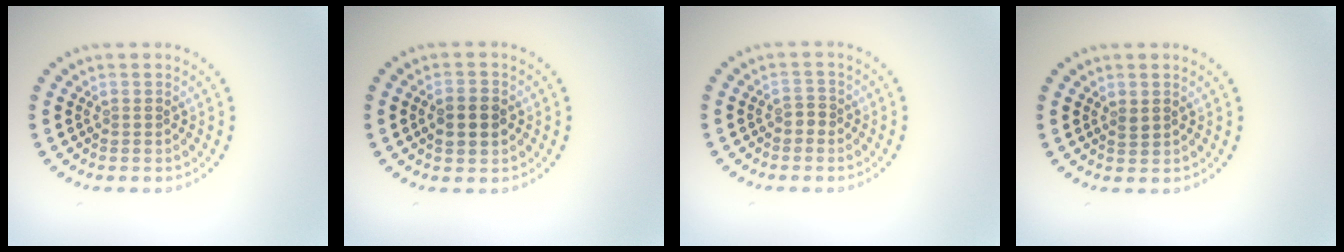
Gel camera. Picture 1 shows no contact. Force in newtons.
{"total": 3.3, "press": 3.3, "slide": 0.2}
{"total": 1.0, "press": 0.9, "slide": 0.4}
{"total": 0.8, "press": 0.7, "slide": 0.3}